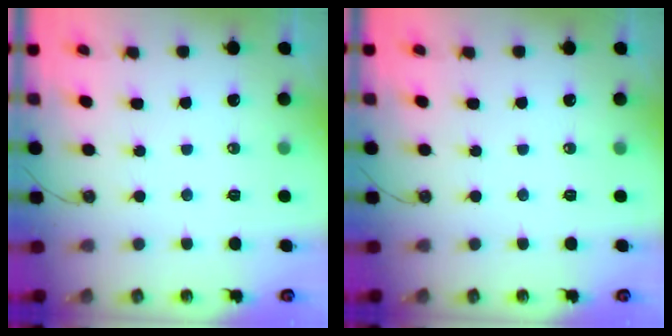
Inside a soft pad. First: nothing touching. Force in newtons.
{"total": 0.0}